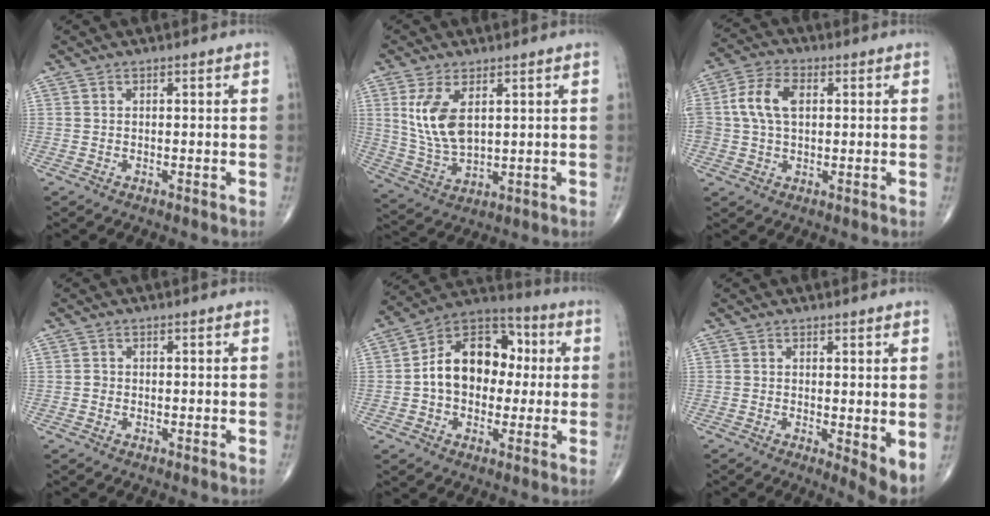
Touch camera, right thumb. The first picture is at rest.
{"total": 9.9, "force": [2.9, 5.0, 8.0], "torque": [-0.156, -0.014, 0.069]}
{"total": 8.6, "force": [1.3, 5.4, 6.6], "torque": [-0.137, 0.018, 0.023]}
{"total": 0.8, "force": [-0.2, 0.7, 0.3], "torque": [0.000, 0.003, -0.005]}
{"total": 16.2, "force": [0.9, 11.6, 11.2], "torque": [-0.135, 0.035, 0.005]}
{"total": 4.3, "force": [0.1, 1.2, 4.2], "torque": [-0.062, -0.015, 0.002]}